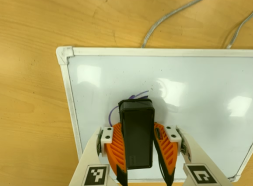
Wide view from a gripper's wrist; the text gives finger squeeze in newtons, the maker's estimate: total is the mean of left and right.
{"total": 17.5, "left": 18.1, "right": 16.8}